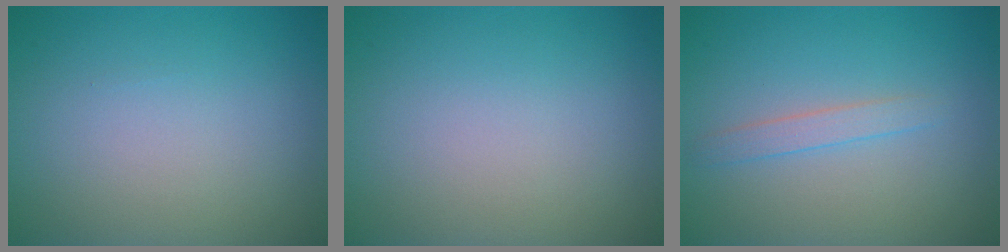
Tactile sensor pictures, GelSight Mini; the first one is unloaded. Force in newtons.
{"total": 0.0}
{"total": 1.4, "press": 1.4, "slide": 0.0}